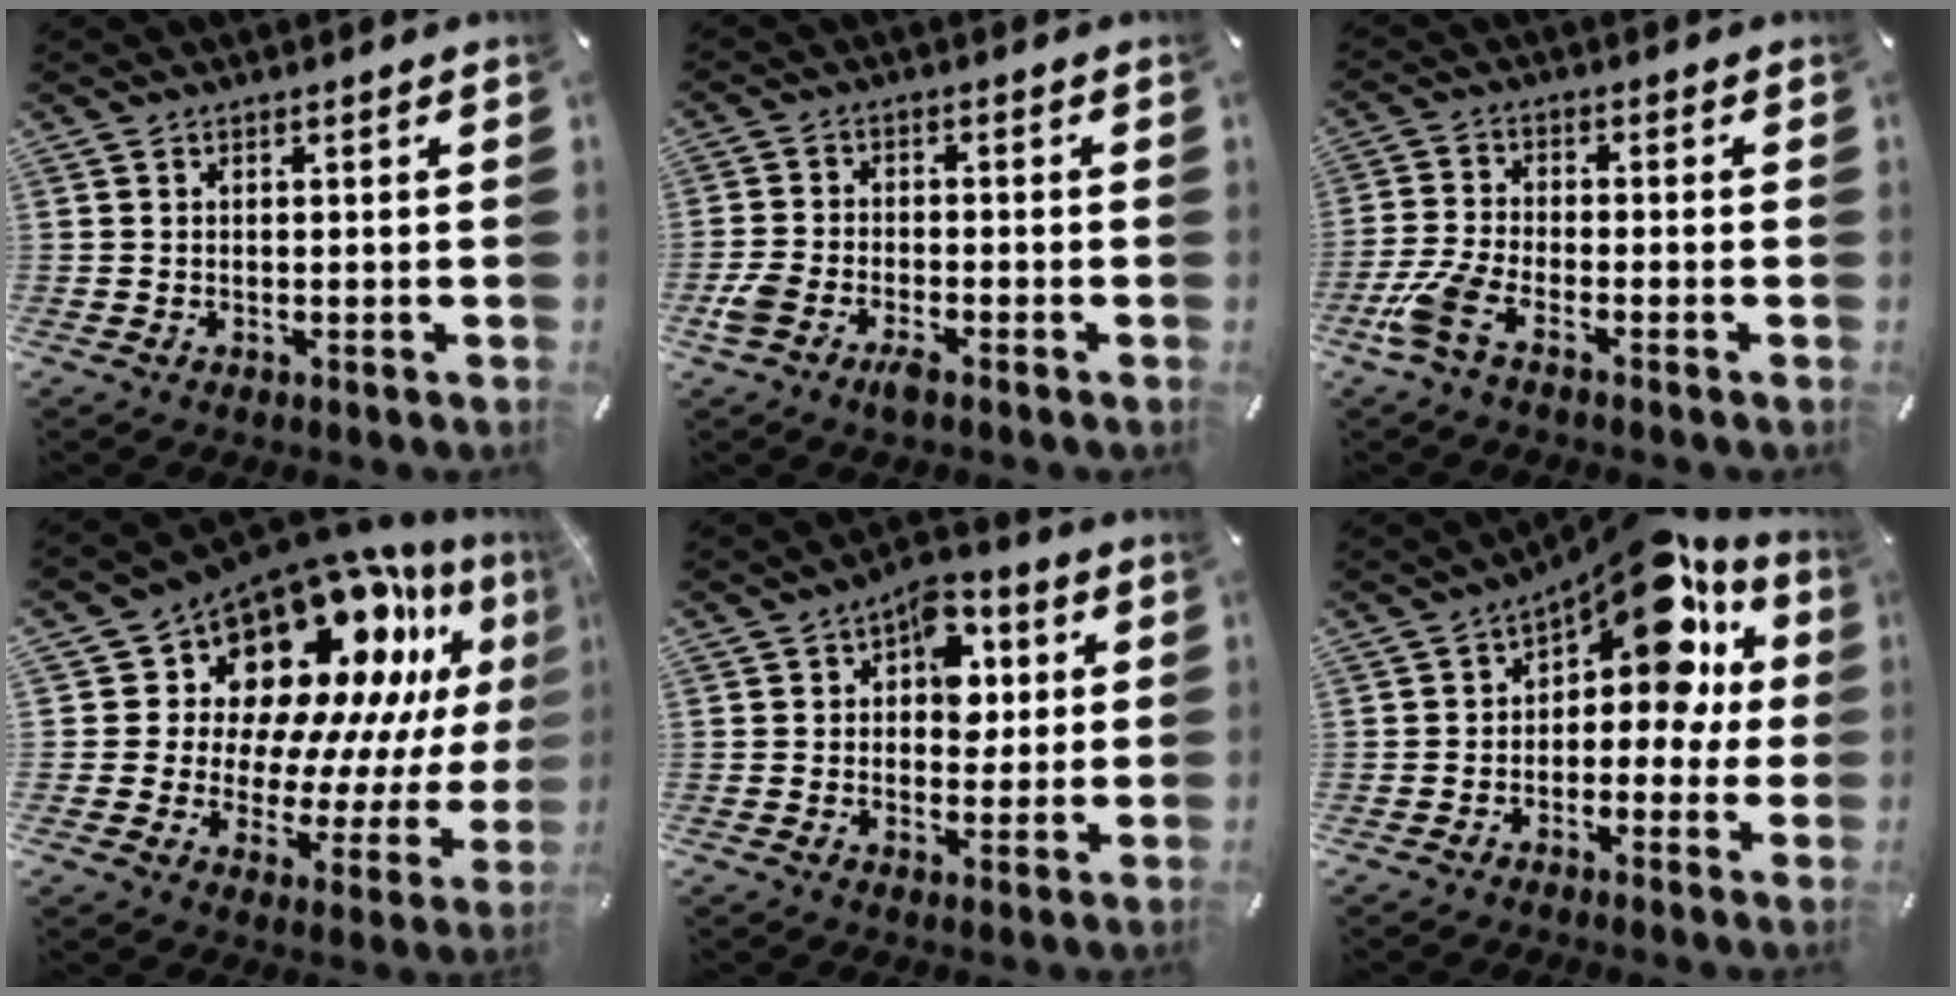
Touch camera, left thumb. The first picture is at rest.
{"total": 5.3, "force": [-3.5, 2.5, 3.1], "torque": [-0.072, 0.011, -0.068]}
{"total": 7.4, "force": [-4.2, 2.9, 5.4], "torque": [-0.137, -0.003, -0.081]}
{"total": 18.7, "force": [13.7, 10.2, 7.7], "torque": [-0.110, -0.136, 0.238]}
{"total": 9.9, "force": [2.5, 7.3, 6.3], "torque": [-0.075, -0.002, 0.040]}
{"total": 15.2, "force": [8.0, 7.4, 10.7], "torque": [-0.150, -0.055, 0.134]}